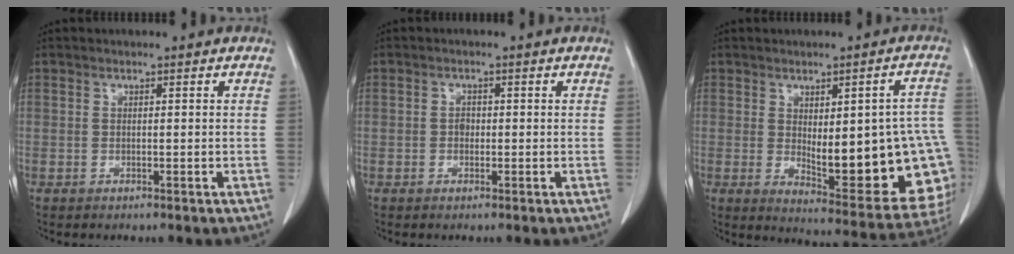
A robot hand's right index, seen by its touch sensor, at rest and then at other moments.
{"total": 1.2, "force": [-0.1, 0.9, 0.7], "torque": [-0.009, 0.004, 0.000]}
{"total": 21.0, "force": [-2.1, 6.1, 19.9], "torque": [-0.171, 0.012, 0.002]}